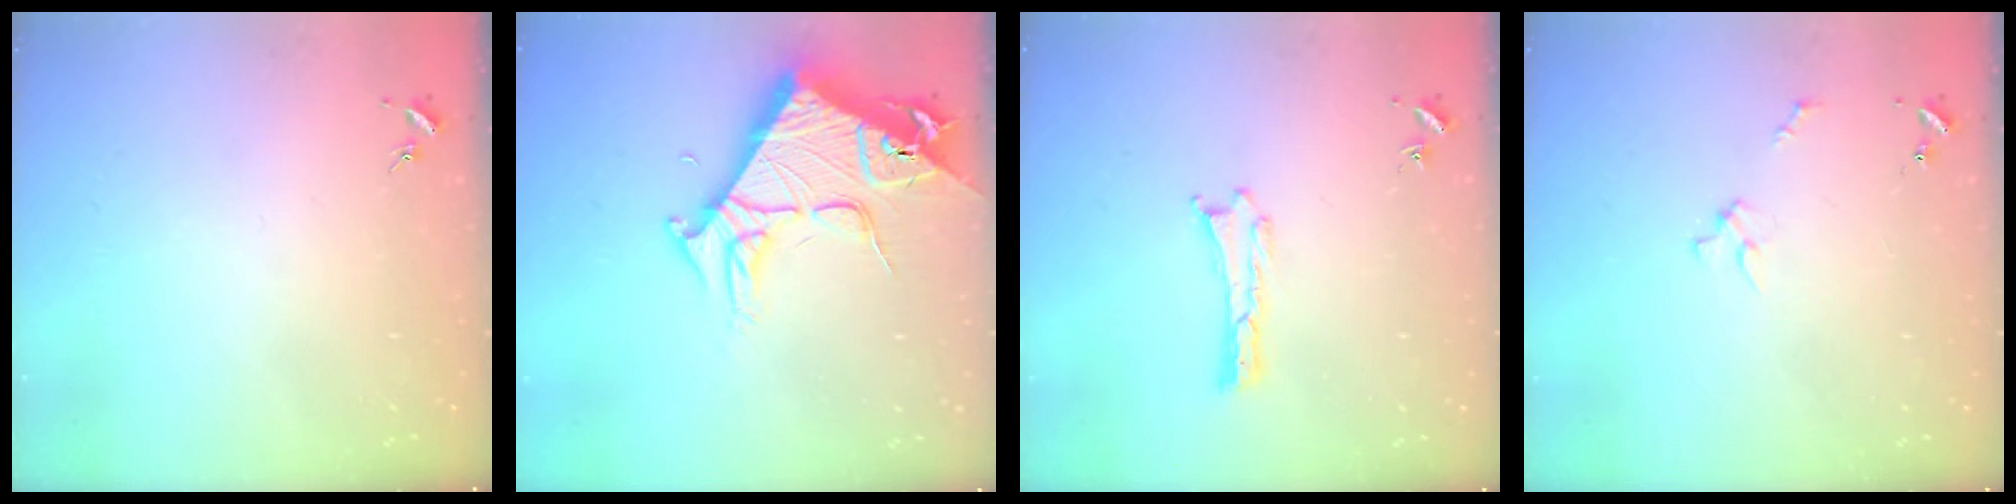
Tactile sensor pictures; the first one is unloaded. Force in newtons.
{"total": 9.2, "press": 9.2, "slide": 0.9}
{"total": 0.0}
{"total": 2.3, "press": 2.2, "slide": 0.3}